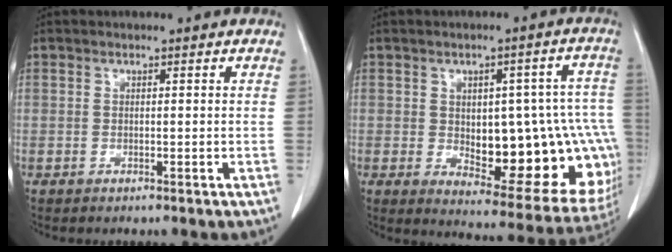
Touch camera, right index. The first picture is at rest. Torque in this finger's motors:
{"motor_torque": [0.70, 0.02, 0.34, 0.08]}